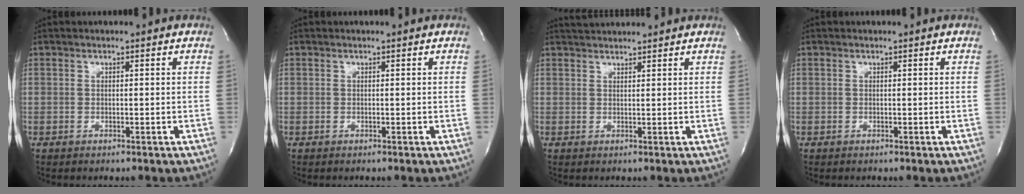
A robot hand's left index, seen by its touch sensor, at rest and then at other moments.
{"total": 0.0}
{"total": 4.3, "force": [4.2, 0.1, 0.9], "torque": [-0.018, 0.032, 0.066]}
{"total": 0.0}